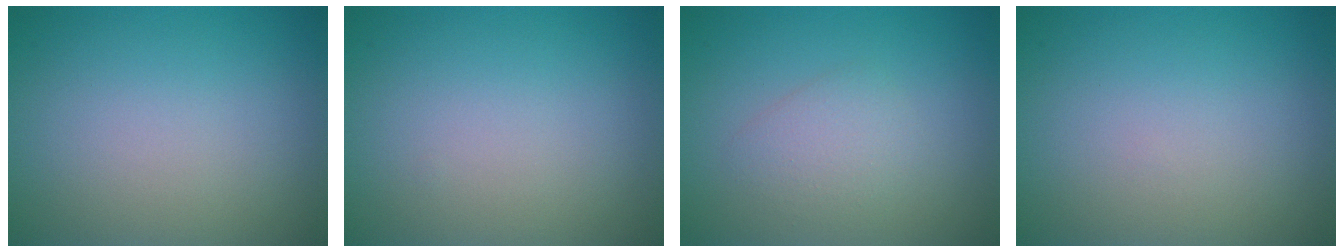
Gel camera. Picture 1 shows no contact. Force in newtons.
{"total": 0.0}
{"total": 2.0, "press": 2.0, "slide": 0.1}
{"total": 0.0}